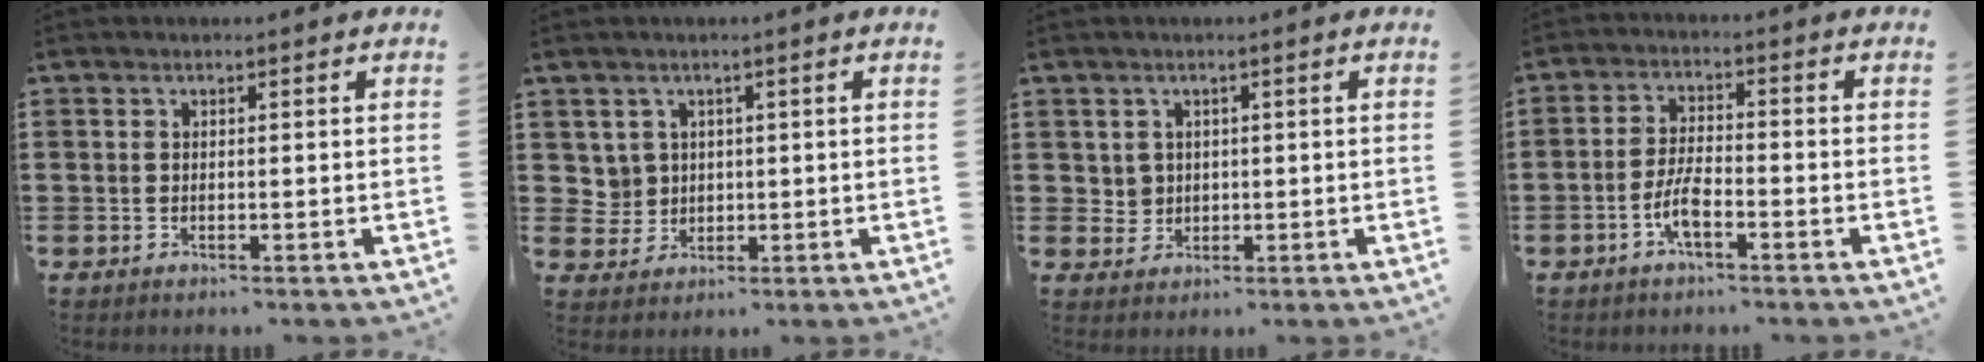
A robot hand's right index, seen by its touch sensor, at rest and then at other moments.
{"total": 2.9, "force": [1.1, 2.7, 0.5], "torque": [-0.024, 0.009, 0.020]}
{"total": 1.9, "force": [0.6, 1.8, 0.3], "torque": [-0.014, 0.008, 0.011]}
{"total": 5.0, "force": [-2.5, 1.3, 4.1], "torque": [-0.097, -0.003, -0.052]}